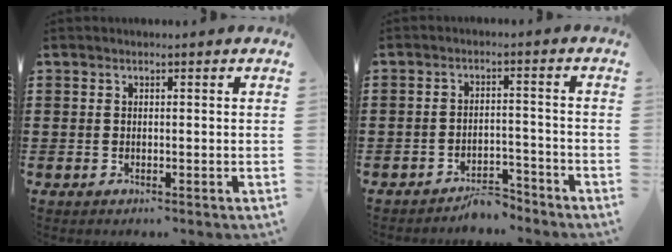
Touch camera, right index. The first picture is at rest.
{"total": 3.8, "force": [-3.7, 0.7, 0.7], "torque": [-0.014, 0.010, -0.074]}